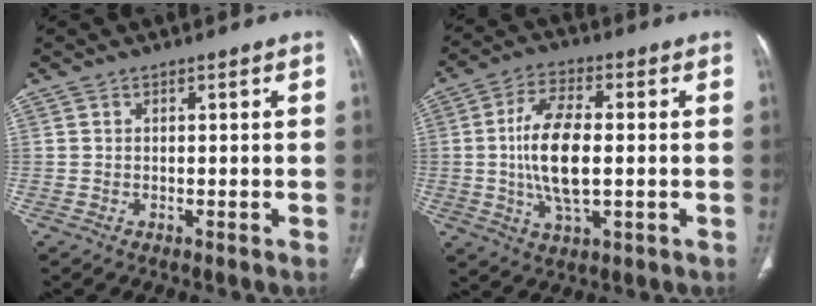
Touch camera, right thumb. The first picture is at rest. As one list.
[{"total": 12.6, "force": [-0.4, 5.5, 11.3], "torque": [-0.220, 0.004, -0.006]}]